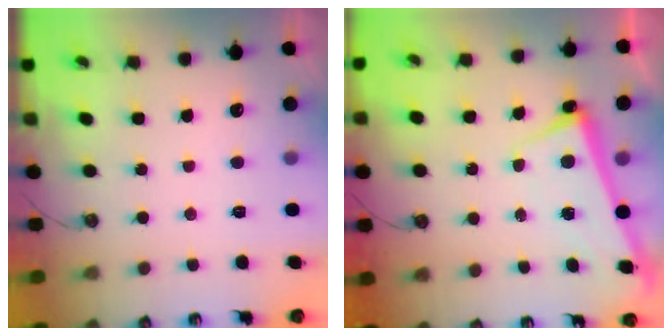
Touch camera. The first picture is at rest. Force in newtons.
{"total": 2.6, "press": 2.4, "slide": 0.9}